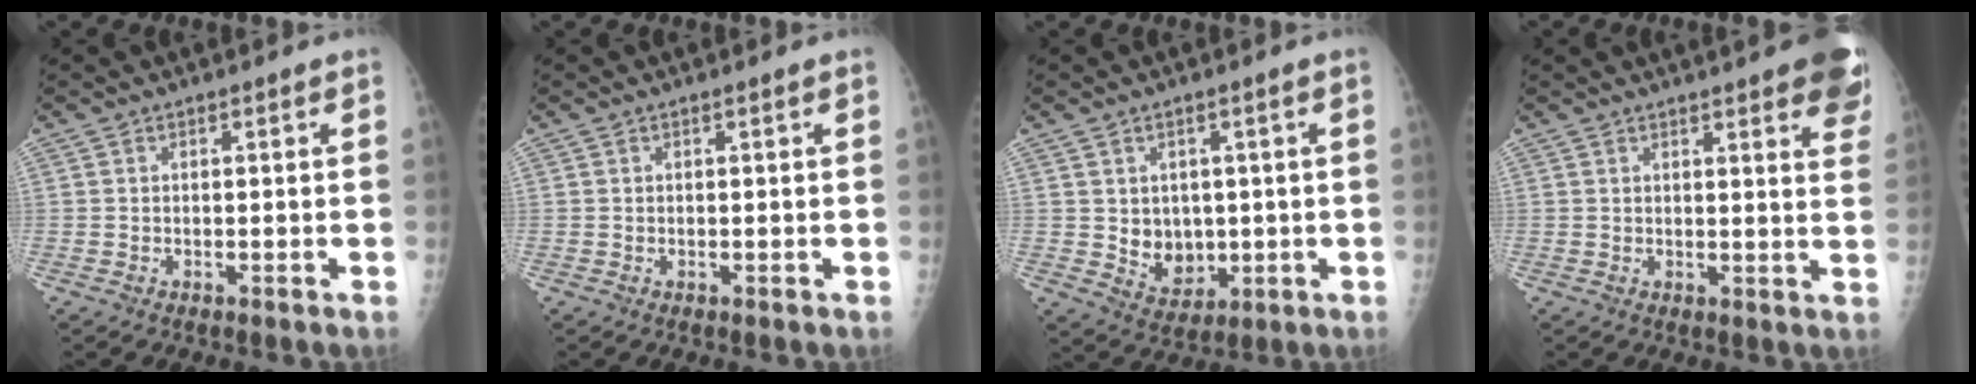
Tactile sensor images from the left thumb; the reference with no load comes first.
{"total": 0.0}
{"total": 6.5, "force": [0.2, 5.2, 3.9], "torque": [-0.031, -0.012, 0.022]}
{"total": 13.0, "force": [8.3, 3.2, 9.5], "torque": [-0.093, -0.028, 0.084]}